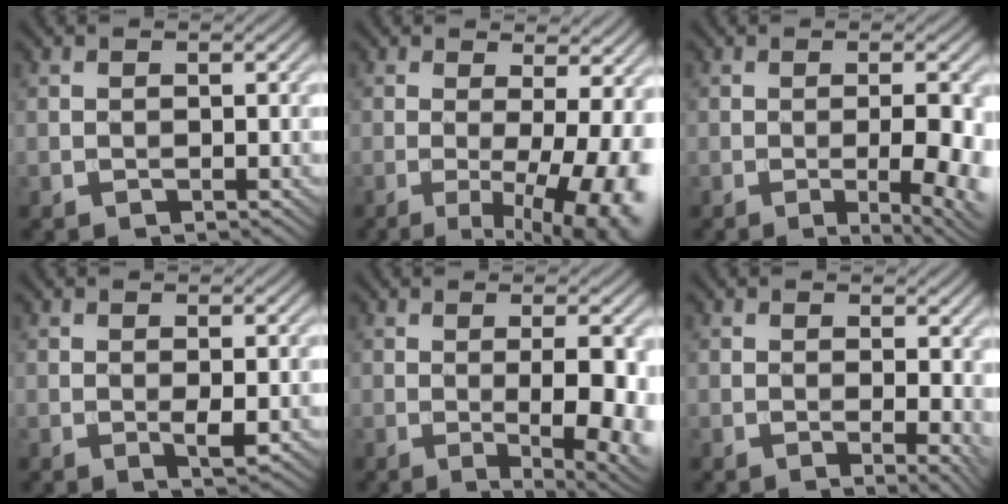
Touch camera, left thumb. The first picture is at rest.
{"total": 12.0, "force": [-1.8, 3.7, 11.3], "torque": [-0.129, 0.001, -0.017]}
{"total": 7.3, "force": [-1.4, 1.8, 6.9], "torque": [-0.095, -0.007, -0.012]}
{"total": 1.5, "force": [-0.1, 0.3, 1.5], "torque": [-0.030, -0.004, -0.002]}
{"total": 8.9, "force": [-0.6, 2.4, 8.5], "torque": [-0.104, 0.000, -0.011]}
{"total": 4.2, "force": [0.5, 1.4, 4.0], "torque": [-0.056, -0.003, 0.006]}